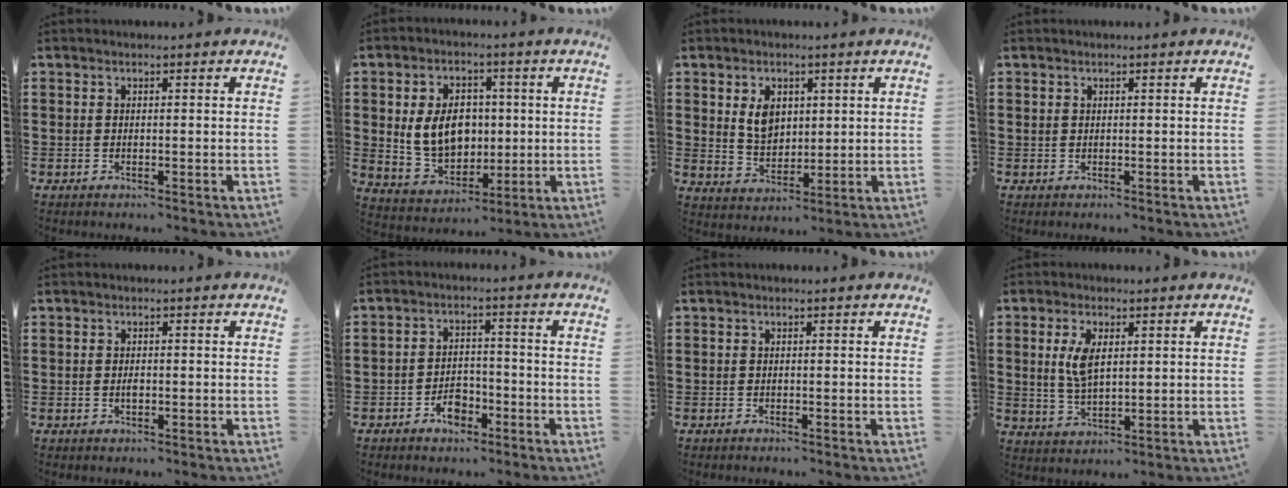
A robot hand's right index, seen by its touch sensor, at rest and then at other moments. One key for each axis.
{"total": 8.7, "fx": 0.8, "fy": 6.6, "fz": 5.7, "tx": -0.122, "ty": 0.011, "tz": 0.011}
{"total": 5.2, "fx": 1.7, "fy": 3.7, "fz": 3.3, "tx": -0.069, "ty": 0.010, "tz": 0.028}
{"total": 0.5, "fx": 0.3, "fy": 0.4, "fz": 0.0, "tx": 0.000, "ty": 0.005, "tz": 0.005}
{"total": 1.1, "fx": -0.1, "fy": 0.6, "fz": 0.9, "tx": -0.018, "ty": -0.002, "tz": -0.001}
{"total": 4.5, "fx": -2.7, "fy": 2.7, "fz": 2.4, "tx": -0.031, "ty": 0.007, "tz": -0.051}
{"total": 0.0}
{"total": 5.6, "fx": 1.3, "fy": 2.6, "fz": 4.7, "tx": -0.101, "ty": 0.009, "tz": 0.022}